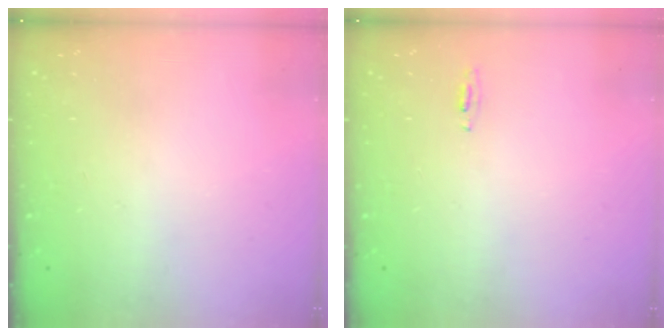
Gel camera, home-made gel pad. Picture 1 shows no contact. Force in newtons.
{"total": 3.8, "press": 2.8, "slide": 2.6}